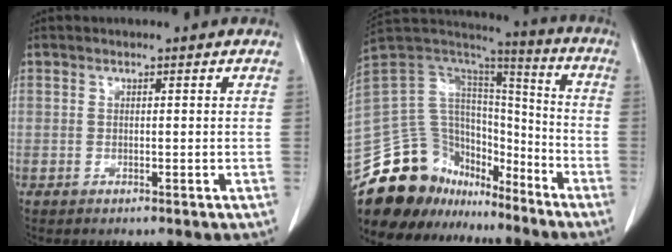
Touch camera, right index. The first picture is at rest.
{"total": 24.5, "force": [-20.0, 11.4, 8.3], "torque": [-0.205, 0.039, -0.325]}